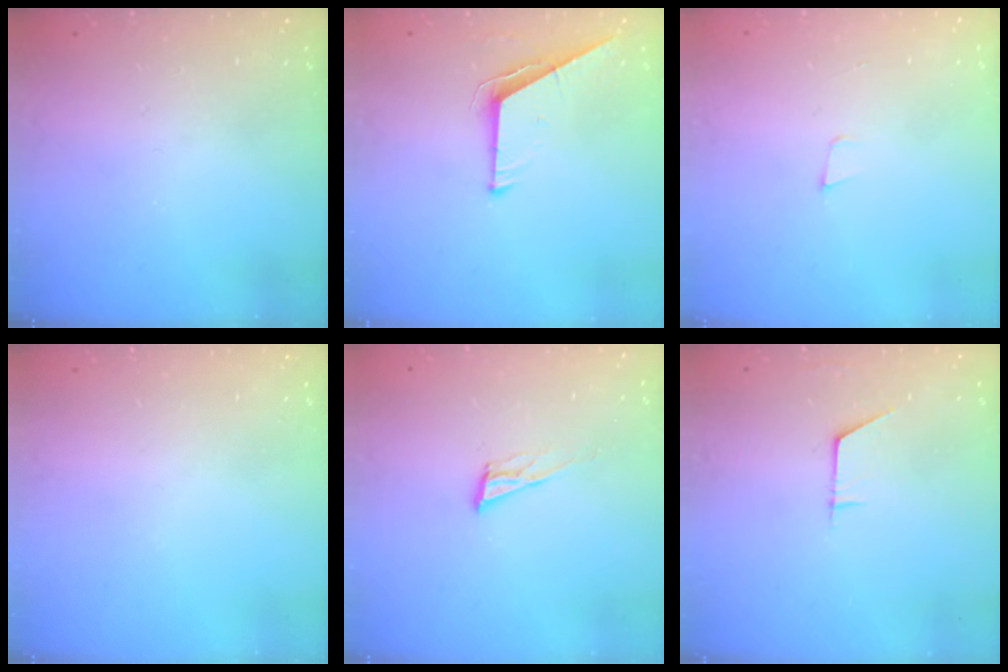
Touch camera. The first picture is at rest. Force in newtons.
{"total": 6.2, "press": 6.2, "slide": 0.5}
{"total": 3.3, "press": 2.0, "slide": 2.6}
{"total": 0.0}
{"total": 8.7, "press": 8.3, "slide": 2.6}
{"total": 4.8, "press": 4.7, "slide": 0.4}